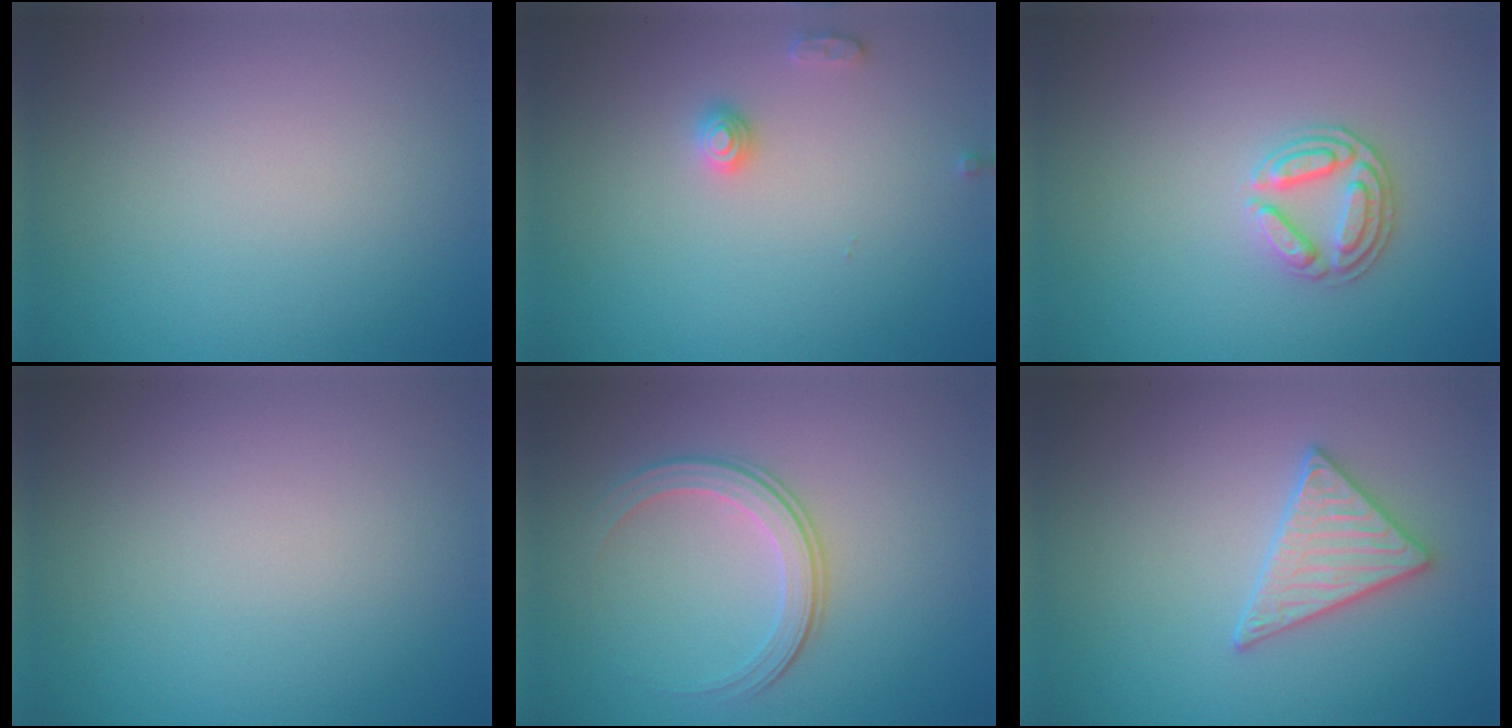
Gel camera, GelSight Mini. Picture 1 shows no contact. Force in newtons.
{"total": 1.4, "press": 1.4, "slide": 0.1}
{"total": 2.7, "press": 2.6, "slide": 0.9}
{"total": 0.0}
{"total": 3.0, "press": 2.6, "slide": 1.5}
{"total": 3.0, "press": 2.9, "slide": 0.7}